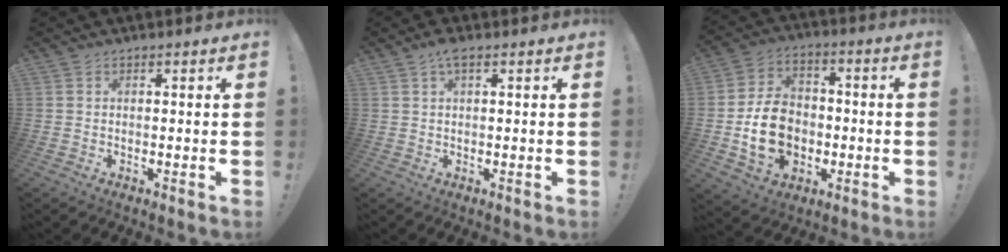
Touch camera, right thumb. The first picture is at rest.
{"total": 3.1, "force": [1.5, 1.0, 2.5], "torque": [-0.048, 0.000, 0.027]}
{"total": 14.9, "force": [-2.9, 11.9, 8.5], "torque": [-0.134, 0.024, -0.046]}